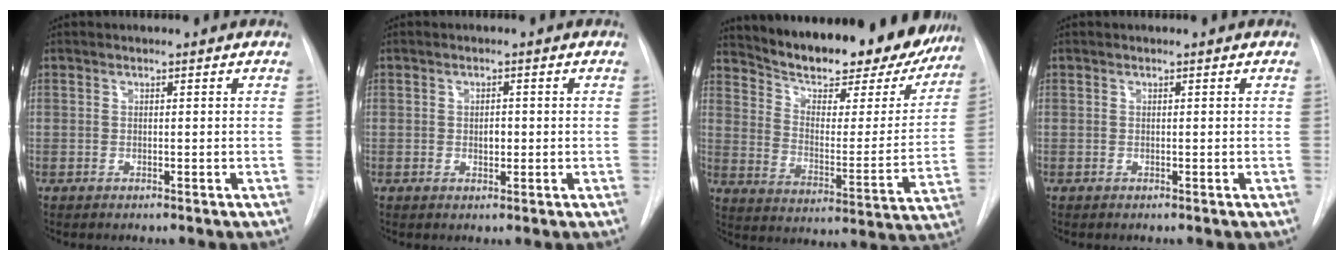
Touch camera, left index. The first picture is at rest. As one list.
[{"total": 1.7, "force": [-0.8, 1.0, 1.2], "torque": [-0.018, -0.006, -0.011]}, {"total": 25.7, "force": [22.3, 7.1, 10.7], "torque": [-0.164, -0.045, 0.290]}, {"total": 0.0}]